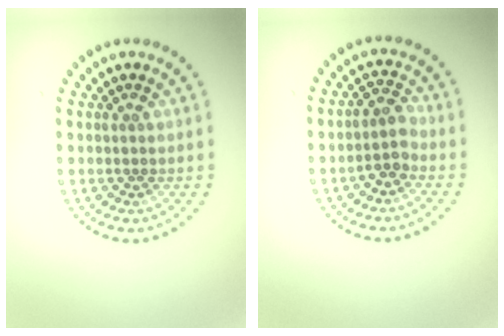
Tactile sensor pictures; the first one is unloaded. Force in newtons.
{"total": 2.1, "press": 1.8, "slide": 1.0}